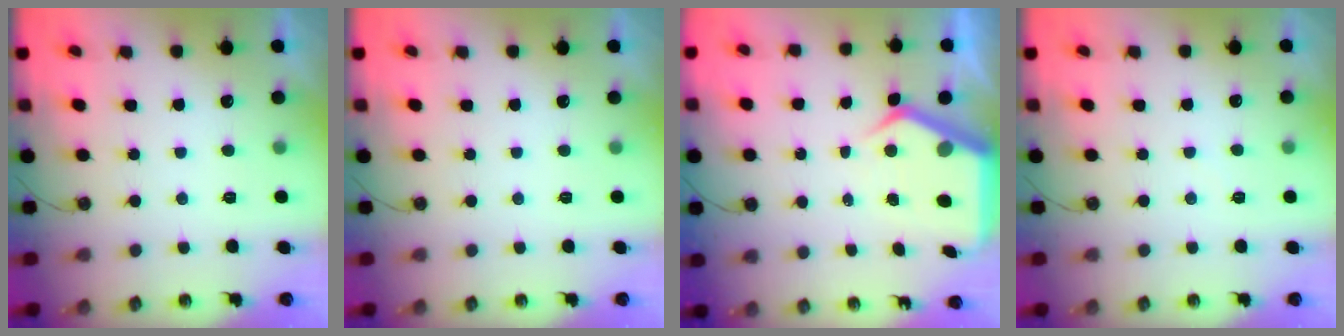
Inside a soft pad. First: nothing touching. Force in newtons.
{"total": 0.0}
{"total": 6.8, "press": 6.8, "slide": 0.6}
{"total": 3.4, "press": 3.3, "slide": 0.5}